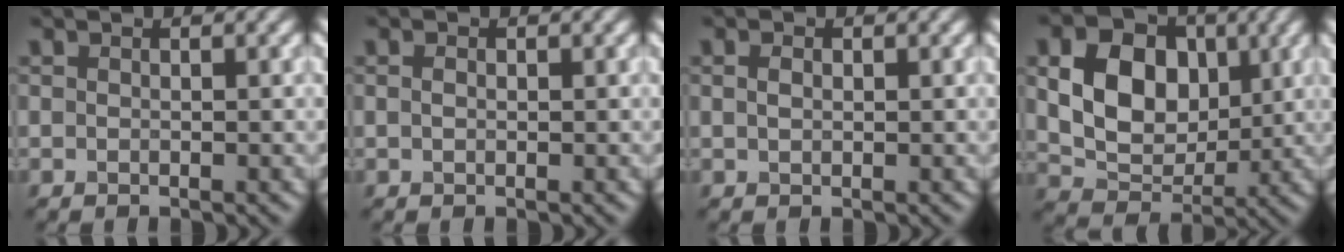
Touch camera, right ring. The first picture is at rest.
{"total": 0.6, "force": [0.1, 0.4, 0.4], "torque": [-0.009, 0.001, 0.001]}
{"total": 0.9, "force": [0.2, 0.6, 0.6], "torque": [-0.014, 0.002, 0.003]}
{"total": 7.9, "force": [1.5, 5.9, 5.1], "torque": [-0.097, 0.000, 0.025]}